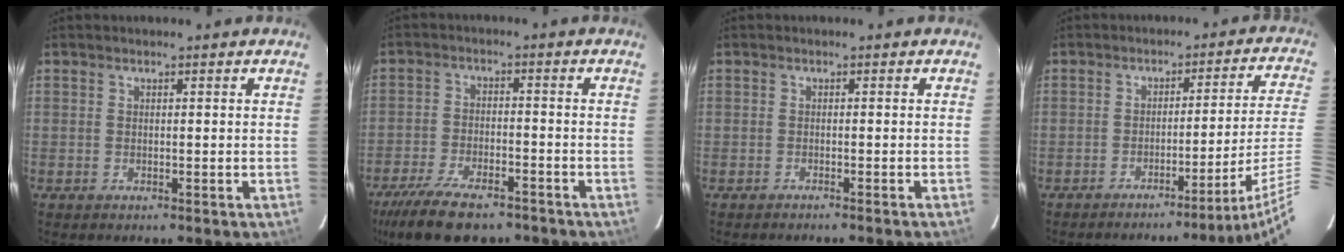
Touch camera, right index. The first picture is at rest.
{"total": 14.7, "force": [-11.1, 5.4, 7.9], "torque": [-0.177, -0.029, -0.185]}
{"total": 1.1, "force": [-0.9, -0.3, 0.4], "torque": [-0.007, -0.004, -0.013]}
{"total": 12.1, "force": [-8.0, -2.7, 8.6], "torque": [-0.099, -0.013, -0.100]}